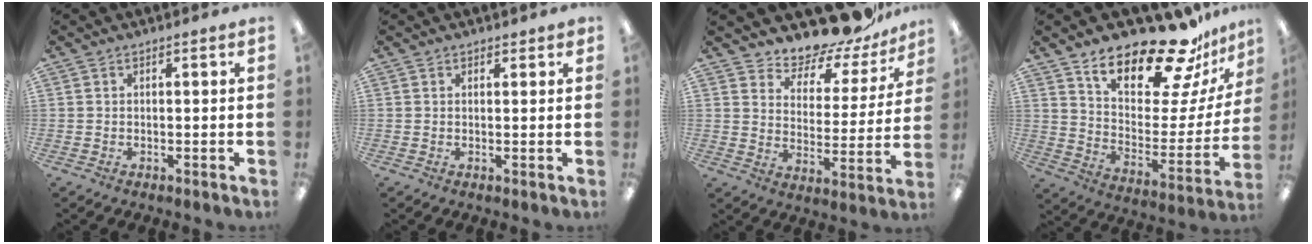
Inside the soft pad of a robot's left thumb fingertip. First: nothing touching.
{"total": 1.1, "force": [0.9, 0.6, 0.2], "torque": [0.003, -0.002, 0.015]}
{"total": 13.0, "force": [12.2, 3.5, 2.6], "torque": [-0.043, -0.111, 0.213]}
{"total": 20.9, "force": [16.8, 6.3, 10.7], "torque": [-0.179, -0.121, 0.285]}